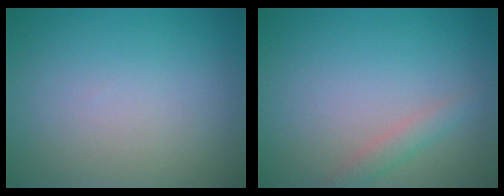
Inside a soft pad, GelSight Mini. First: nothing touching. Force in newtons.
{"total": 1.5, "press": 1.5, "slide": 0.1}